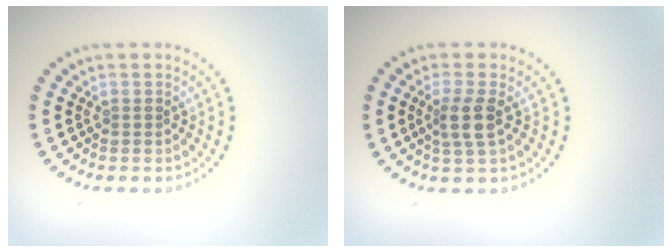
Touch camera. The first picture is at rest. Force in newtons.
{"total": 2.4, "press": 2.0, "slide": 1.3}